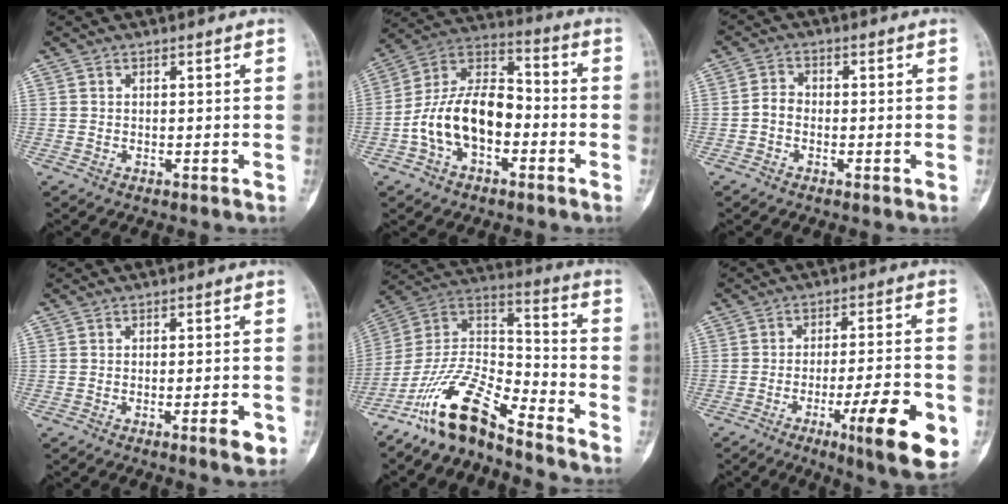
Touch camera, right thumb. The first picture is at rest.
{"total": 15.5, "force": [-4.0, 9.4, 11.7], "torque": [-0.199, 0.052, -0.076]}
{"total": 2.8, "force": [-0.9, 2.2, 1.5], "torque": [-0.021, 0.009, -0.026]}
{"total": 4.0, "force": [-1.9, 0.8, 3.4], "torque": [-0.048, 0.006, -0.025]}
{"total": 15.6, "force": [-11.9, 4.6, 8.9], "torque": [-0.163, 0.093, -0.228]}
{"total": 15.4, "force": [-6.0, 2.7, 13.9], "torque": [-0.199, 0.007, -0.084]}